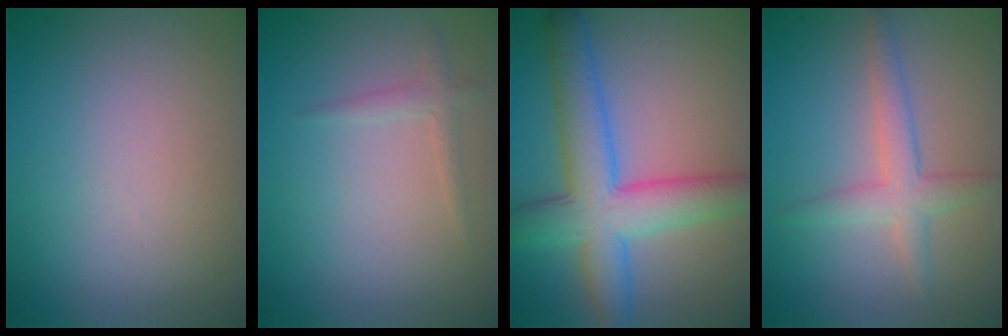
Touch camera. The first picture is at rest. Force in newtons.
{"total": 1.1, "press": 1.1, "slide": 0.0}
{"total": 7.4, "press": 7.4, "slide": 0.3}
{"total": 2.8, "press": 2.8, "slide": 0.1}